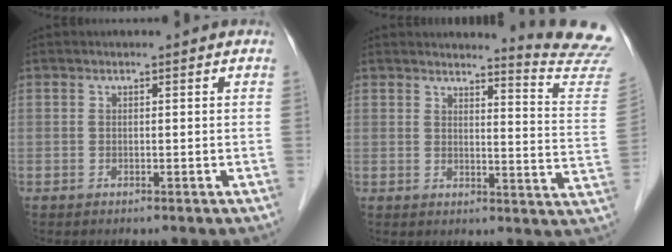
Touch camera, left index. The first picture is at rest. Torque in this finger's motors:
{"motor_torque": [0.65, -0.82, 0.31, 0.05]}